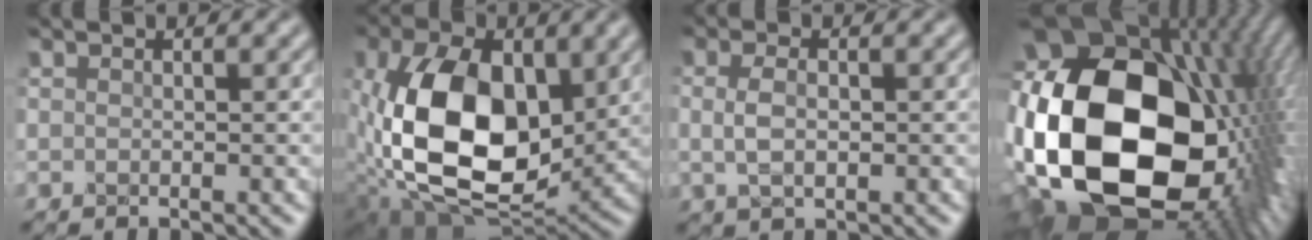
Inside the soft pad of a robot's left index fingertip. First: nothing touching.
{"total": 13.9, "force": [0.1, 8.7, 10.8], "torque": [-0.214, -0.014, 0.006]}
{"total": 2.2, "force": [-0.3, 1.0, 1.9], "torque": [-0.045, 0.001, -0.006]}
{"total": 23.1, "force": [0.1, 15.1, 17.4], "torque": [-0.396, -0.030, 0.026]}